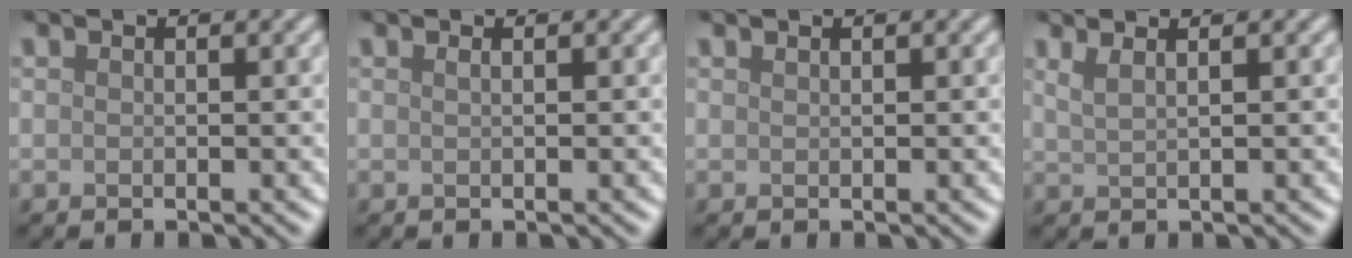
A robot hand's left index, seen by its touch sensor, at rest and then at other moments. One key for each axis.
{"total": 0.8, "fx": 0.3, "fy": 0.4, "fz": 0.7, "tx": -0.008, "ty": 0.001, "tz": -0.001}
{"total": 0.5, "fx": 0.4, "fy": 0.2, "fz": 0.3, "tx": -0.003, "ty": 0.000, "tz": 0.004}
{"total": 2.9, "fx": 1.7, "fy": 1.3, "fz": 2.0, "tx": -0.017, "ty": 0.009, "tz": 0.002}